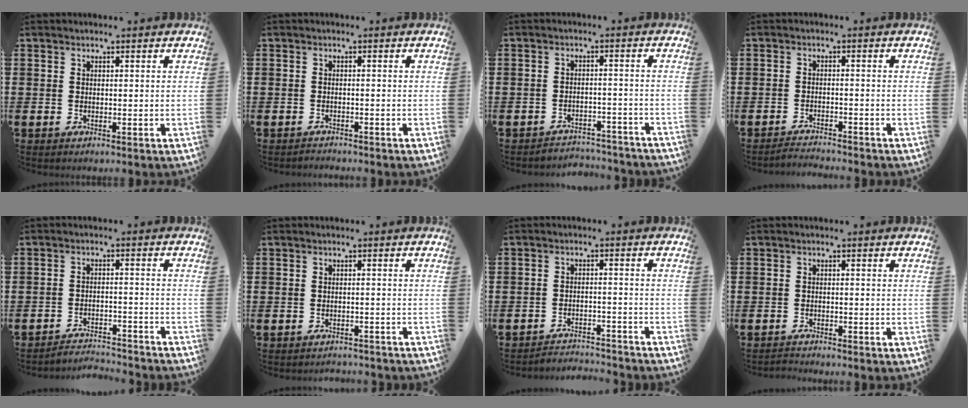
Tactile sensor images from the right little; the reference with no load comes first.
{"total": 0.8, "force": [-0.8, 0.0, -0.1], "torque": [-0.001, 0.001, -0.018]}
{"total": 2.8, "force": [-2.8, 0.2, -0.1], "torque": [-0.005, 0.004, -0.062]}
{"total": 1.7, "force": [-1.7, -0.1, 0.0], "torque": [-0.003, 0.004, -0.036]}
{"total": 2.9, "force": [-2.9, 0.0, -0.2], "torque": [-0.004, 0.003, -0.064]}
{"total": 1.1, "force": [-1.0, 0.0, -0.1], "torque": [-0.002, 0.000, -0.022]}
{"total": 2.8, "force": [-2.8, 0.0, -0.2], "torque": [-0.003, 0.004, -0.062]}
{"total": 0.9, "force": [-0.9, 0.0, -0.1], "torque": [-0.002, -0.001, -0.018]}